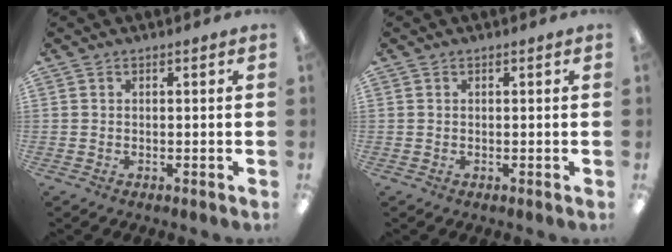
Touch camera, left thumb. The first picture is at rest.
{"total": 0.0}